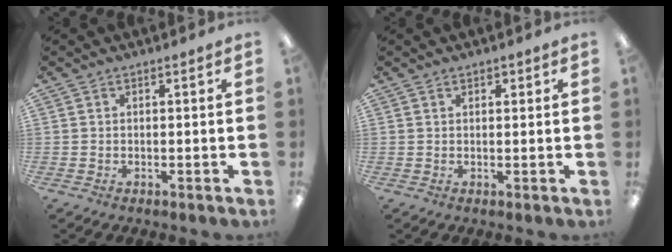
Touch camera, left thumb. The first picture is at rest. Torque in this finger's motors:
{"motor_torque": [0.14, -0.22, -0.29, 0.14, -0.01]}